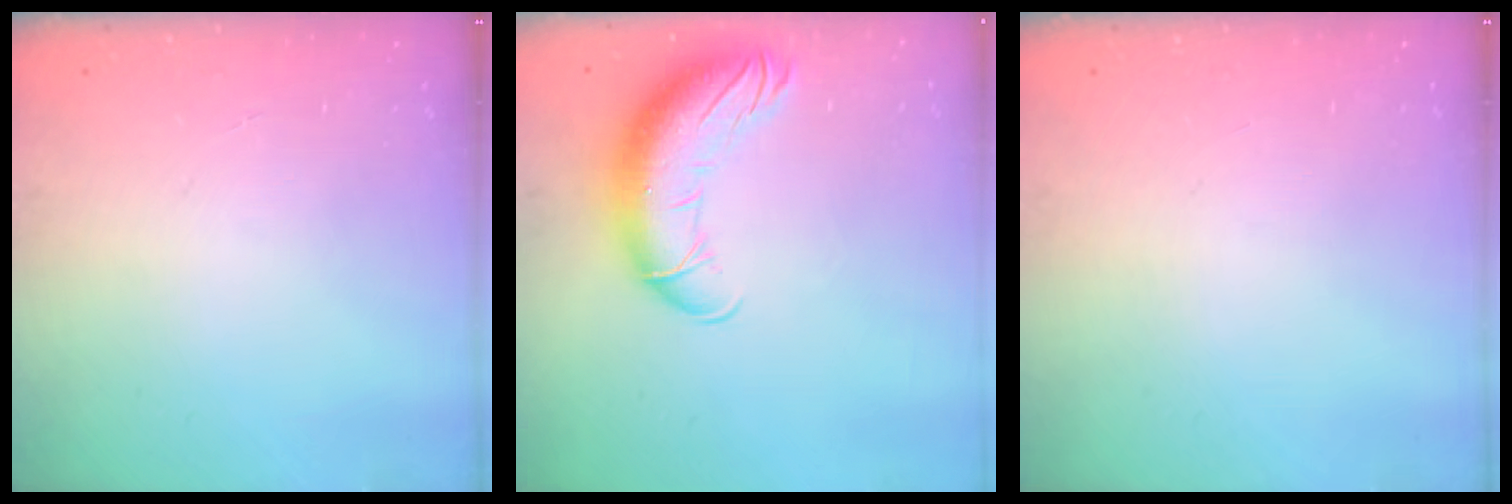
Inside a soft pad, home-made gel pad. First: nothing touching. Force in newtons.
{"total": 15.8, "press": 15.4, "slide": 3.6}
{"total": 0.0}